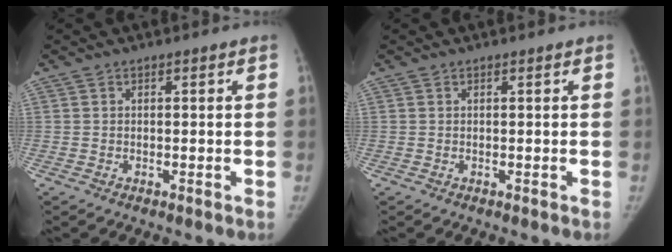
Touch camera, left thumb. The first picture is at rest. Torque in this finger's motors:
{"motor_torque": [0.25, -0.17, 0.37, -0.21, 0.05]}